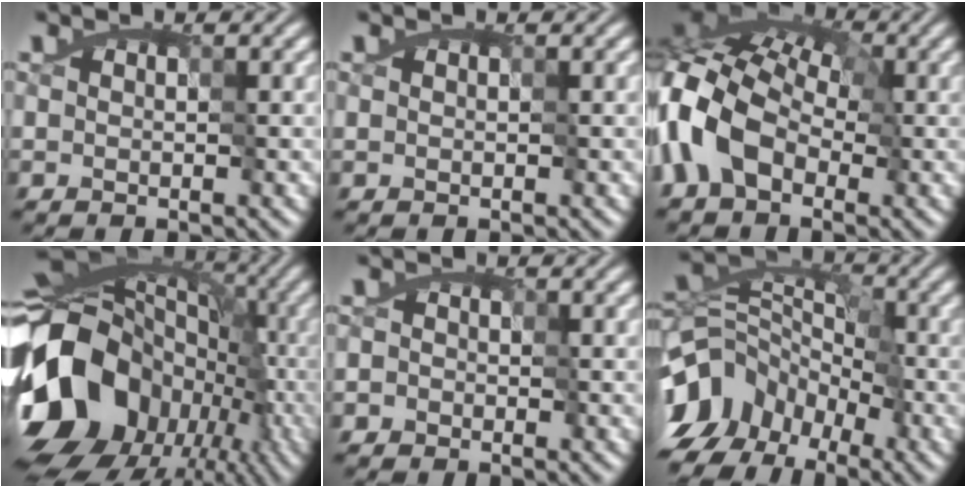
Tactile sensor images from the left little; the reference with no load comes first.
{"total": 0.0}
{"total": 11.0, "force": [-3.6, 7.4, 7.3], "torque": [-0.167, 0.002, -0.083]}
{"total": 19.4, "force": [-8.4, 14.7, 9.4], "torque": [-0.190, 0.000, -0.145]}
{"total": 1.8, "force": [-0.4, 1.7, 0.6], "torque": [-0.002, 0.008, -0.014]}
{"total": 9.7, "force": [-7.1, 5.9, 2.9], "torque": [-0.039, 0.017, -0.139]}